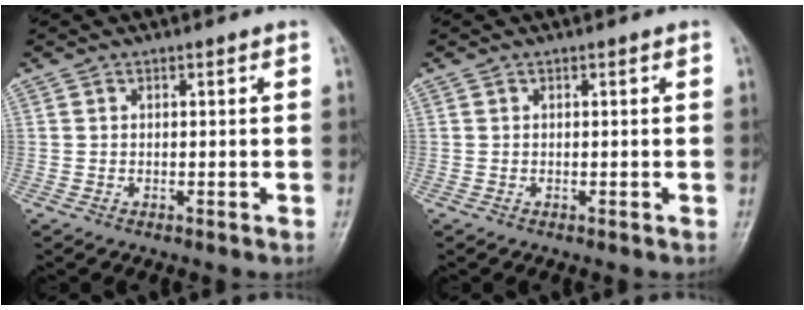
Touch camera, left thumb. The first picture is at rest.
{"total": 0.0}